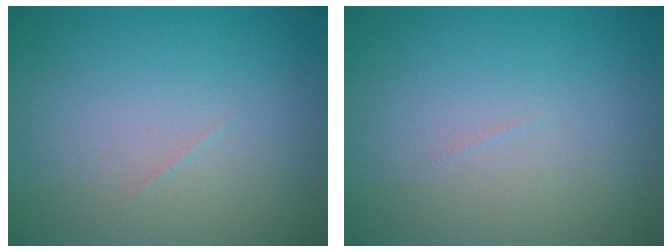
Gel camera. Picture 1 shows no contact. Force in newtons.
{"total": 0.0}